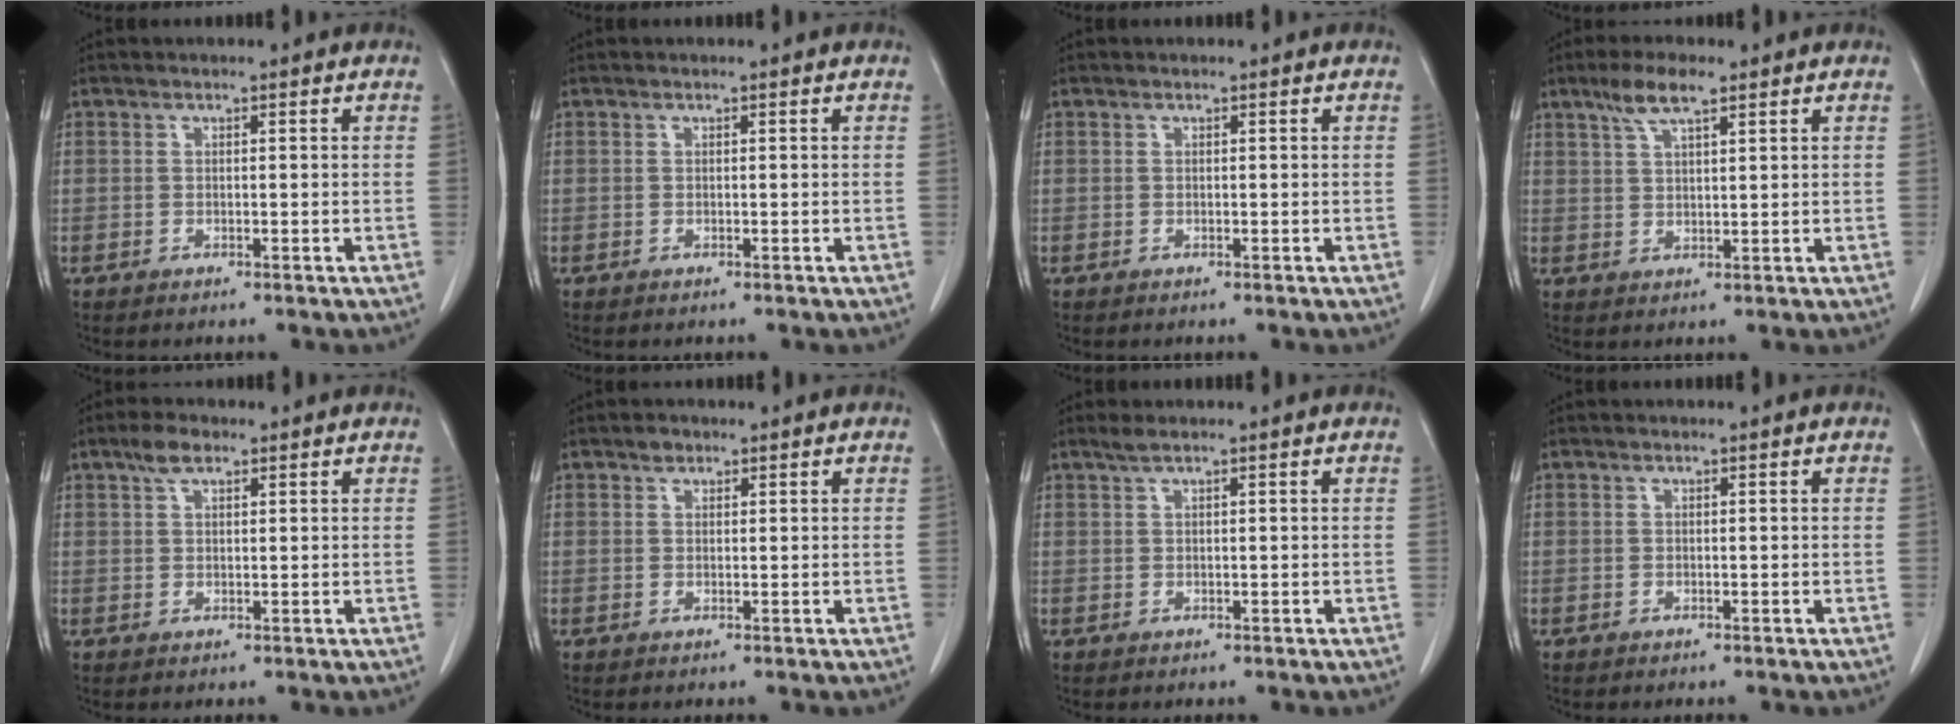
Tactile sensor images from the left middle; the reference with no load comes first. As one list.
[{"total": 0.0}, {"total": 0.0}, {"total": 5.1, "force": [3.5, 0.9, 3.7], "torque": [-0.080, 0.007, 0.067]}, {"total": 3.0, "force": [2.0, 1.2, 2.0], "torque": [-0.044, 0.008, 0.039]}, {"total": 1.1, "force": [0.8, 0.7, 0.3], "torque": [-0.006, -0.001, 0.012]}, {"total": 1.1, "force": [0.9, -0.1, 0.7], "torque": [-0.020, 0.007, 0.022]}, {"total": 0.0}]